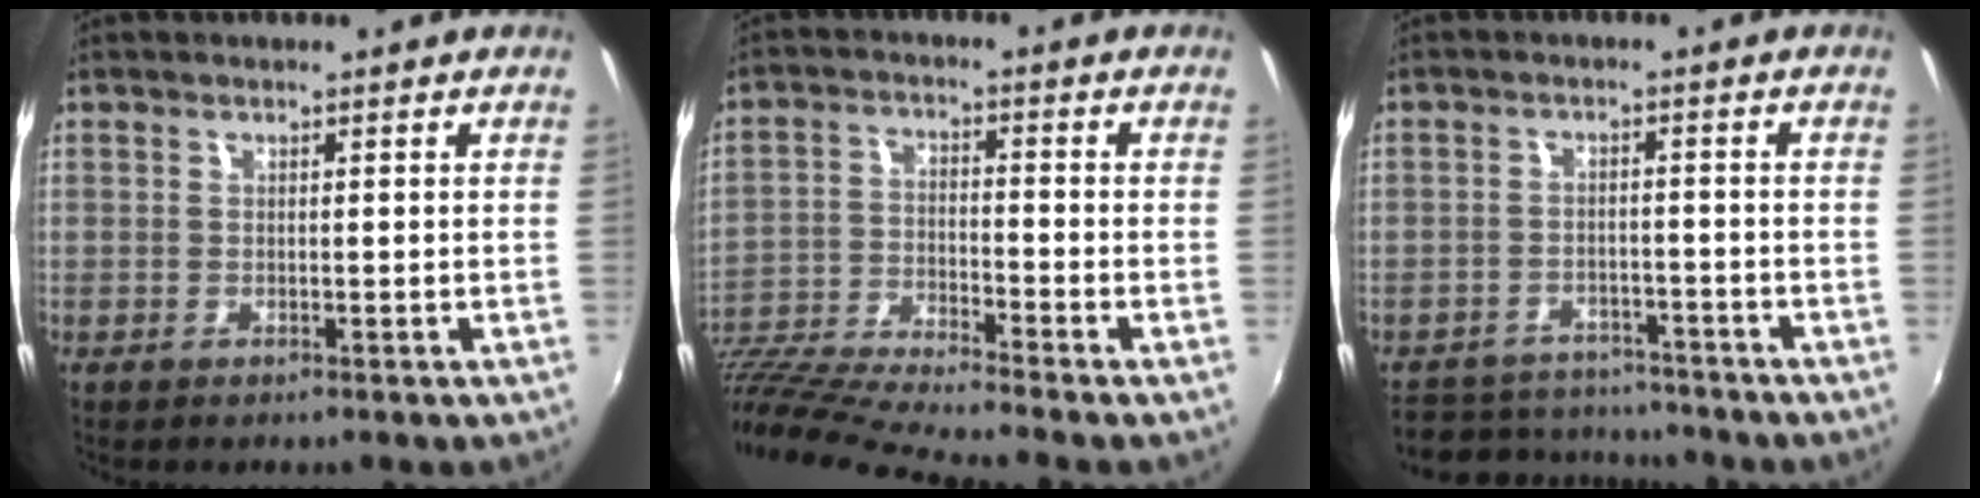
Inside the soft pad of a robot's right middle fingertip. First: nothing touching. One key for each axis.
{"total": 15.8, "fx": -13.8, "fy": -0.3, "fz": 7.7, "tx": -0.168, "ty": -0.042, "tz": -0.261}
{"total": 11.9, "fx": -10.7, "fy": 4.2, "fz": 2.9, "tx": -0.076, "ty": 0.010, "tz": -0.153}